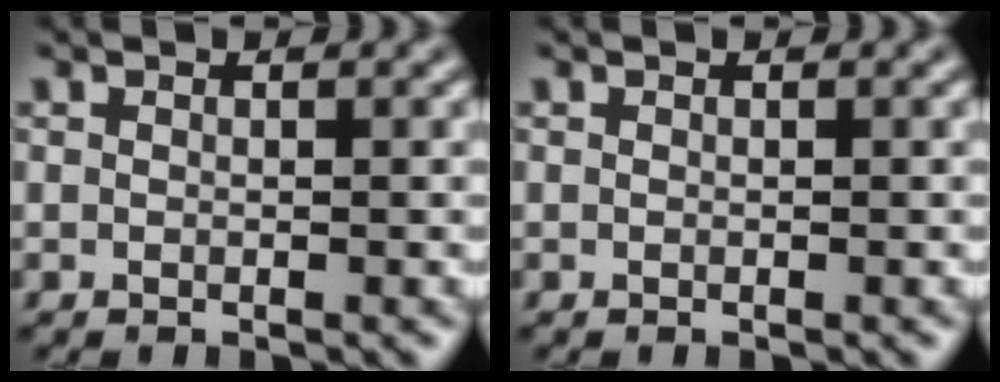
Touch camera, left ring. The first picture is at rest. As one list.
[{"total": 0.0}]